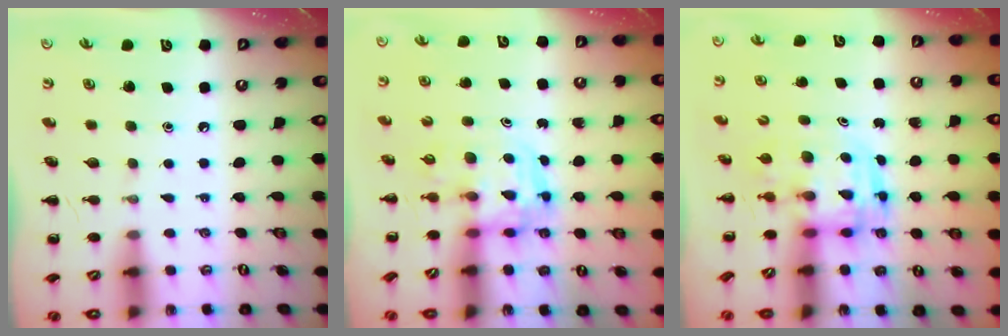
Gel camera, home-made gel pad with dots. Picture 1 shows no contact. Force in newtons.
{"total": 3.7, "press": 3.6, "slide": 0.6}
{"total": 3.3, "press": 3.2, "slide": 0.6}